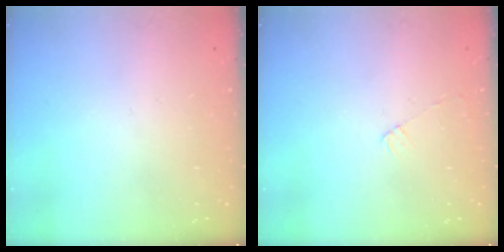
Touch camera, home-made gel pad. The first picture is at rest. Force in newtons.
{"total": 3.1, "press": 3.0, "slide": 0.4}